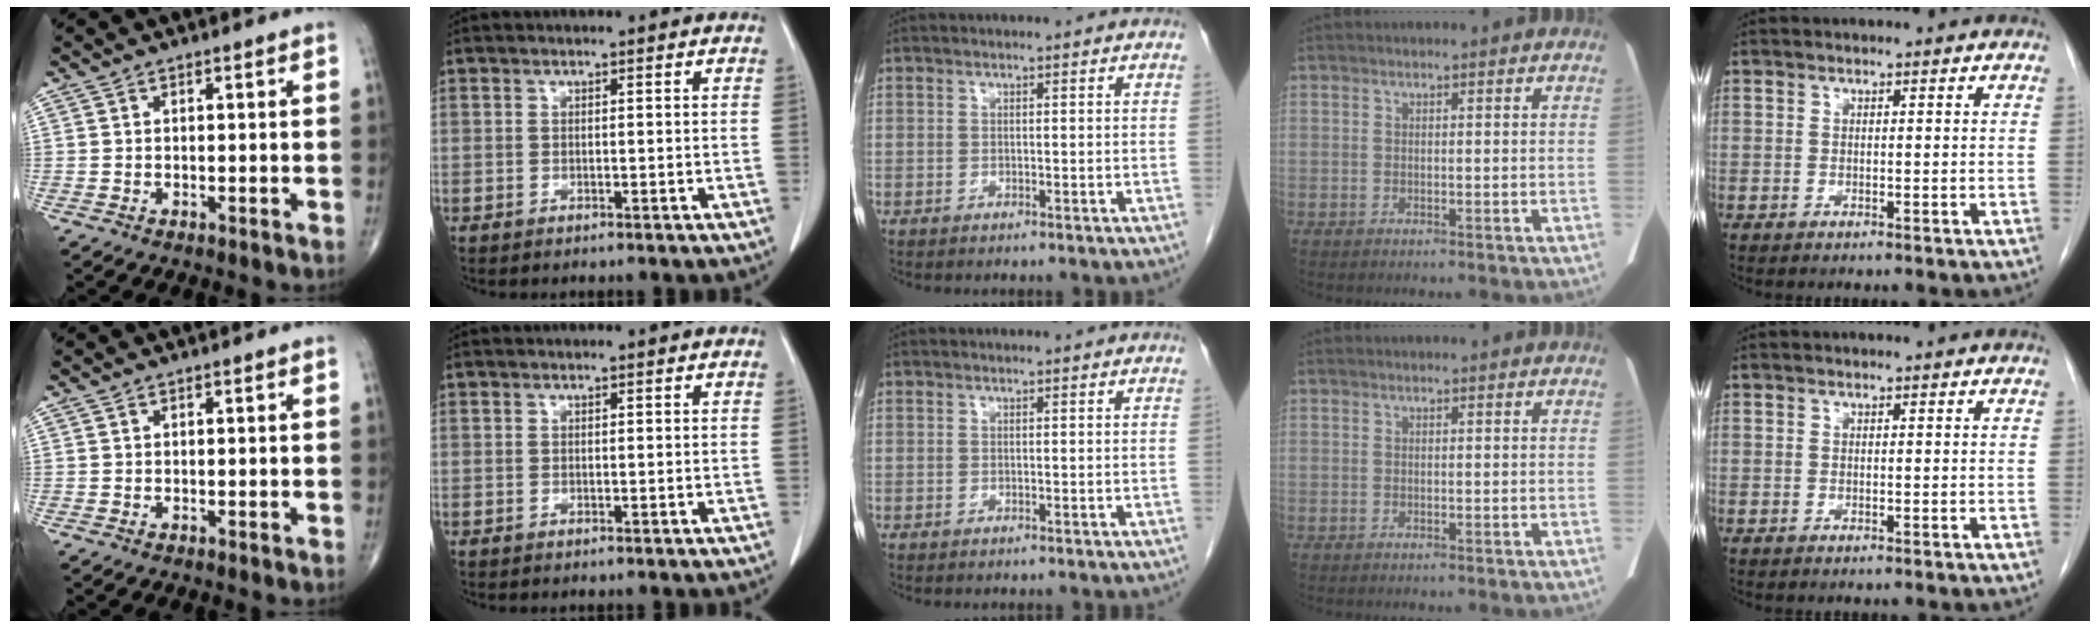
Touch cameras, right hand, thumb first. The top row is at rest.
{}